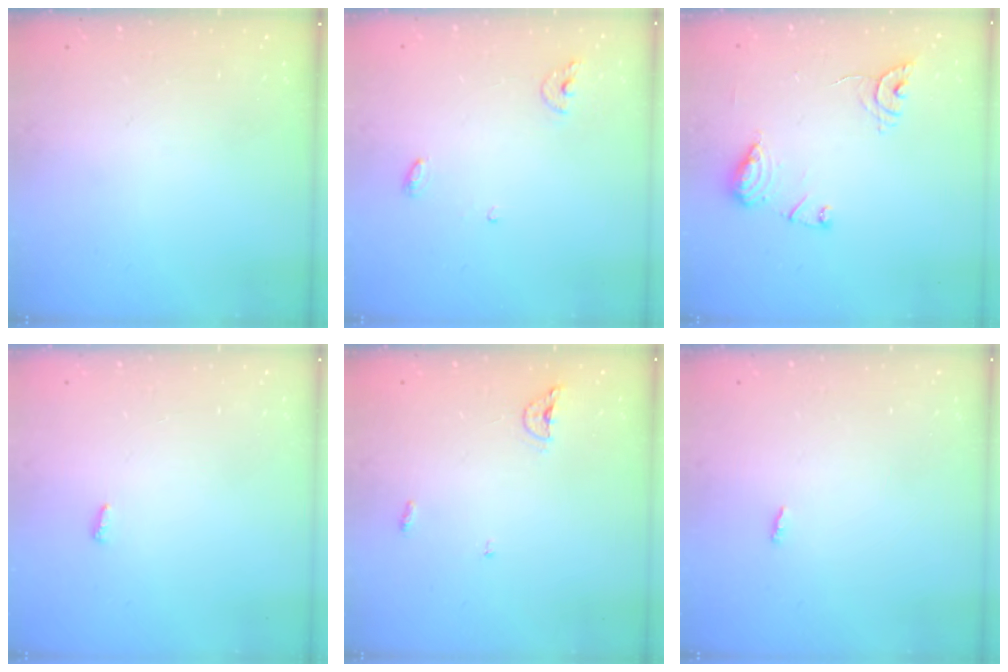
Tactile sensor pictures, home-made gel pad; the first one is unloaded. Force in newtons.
{"total": 5.0, "press": 5.0, "slide": 0.4}
{"total": 10.8, "press": 10.8, "slide": 0.5}
{"total": 2.8, "press": 2.8, "slide": 0.5}
{"total": 4.4, "press": 4.3, "slide": 1.0}
{"total": 1.9, "press": 1.9, "slide": 0.2}